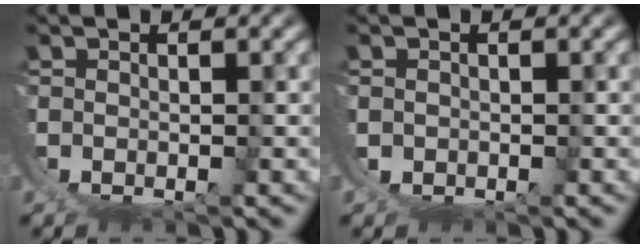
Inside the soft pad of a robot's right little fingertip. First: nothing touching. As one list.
[{"total": 0.9, "force": [0.7, 0.2, -0.5], "torque": [-0.001, 0.002, 0.012]}]